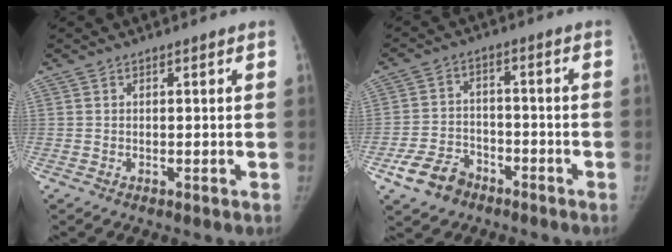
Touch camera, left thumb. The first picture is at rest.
{"total": 8.0, "force": [-5.0, 5.4, 3.2], "torque": [-0.048, 0.028, -0.089]}